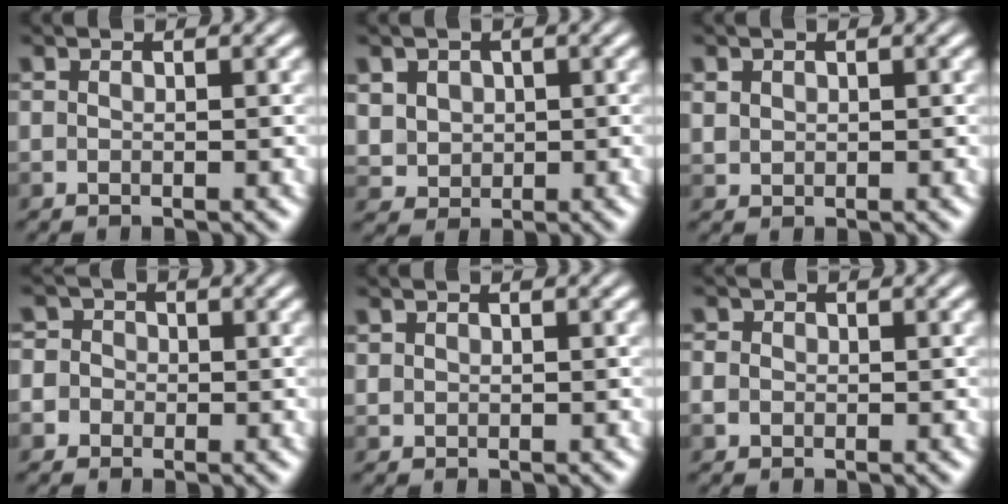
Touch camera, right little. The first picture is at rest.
{"total": 2.4, "force": [0.6, 2.2, 0.6], "torque": [-0.036, -0.004, 0.025]}
{"total": 1.3, "force": [0.6, 1.1, 0.2], "torque": [-0.018, -0.002, 0.013]}
{"total": 4.8, "force": [0.5, 4.5, 1.8], "torque": [-0.036, 0.028, -0.018]}
{"total": 0.8, "force": [0.4, 0.7, 0.0], "torque": [-0.007, -0.002, 0.007]}
{"total": 2.0, "force": [0.2, 1.8, 0.7], "torque": [-0.026, 0.002, -0.001]}